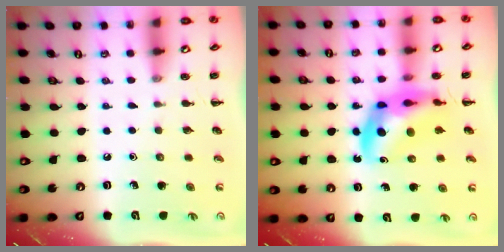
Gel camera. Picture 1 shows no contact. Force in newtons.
{"total": 12.5, "press": 12.1, "slide": 3.4}